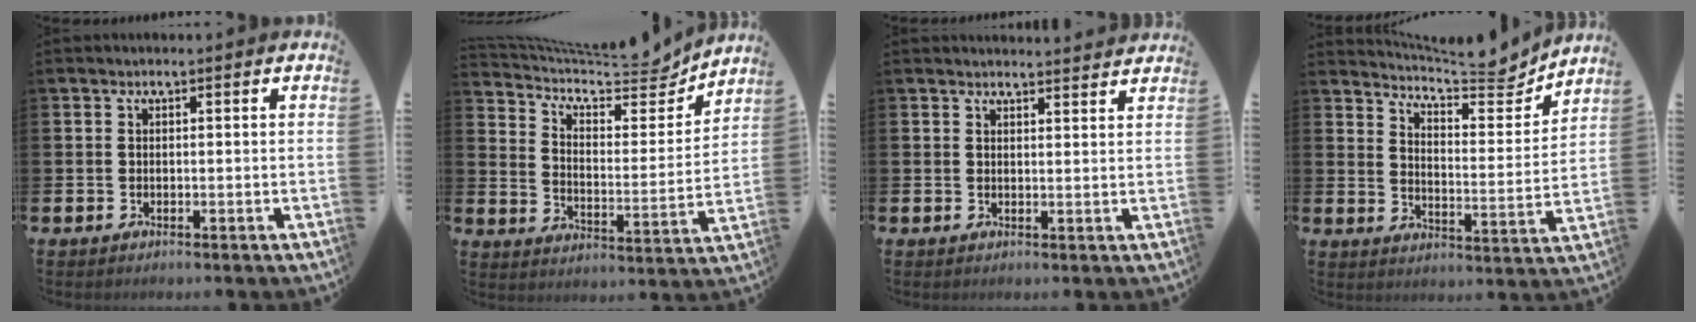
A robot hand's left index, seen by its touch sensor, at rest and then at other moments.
{"total": 8.4, "force": [7.8, 2.1, 2.5], "torque": [-0.073, -0.064, 0.132]}
{"total": 2.3, "force": [2.3, 0.0, -0.1], "torque": [0.009, -0.018, 0.039]}
{"total": 7.2, "force": [6.9, 0.6, 1.7], "torque": [-0.048, -0.056, 0.118]}